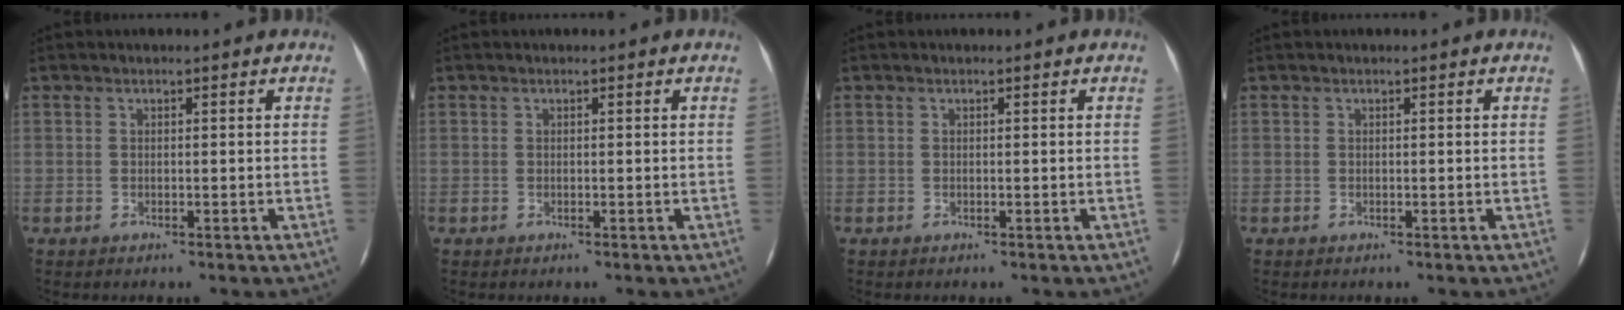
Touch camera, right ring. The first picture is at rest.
{"total": 0.0}
{"total": 0.0}
{"total": 0.0}